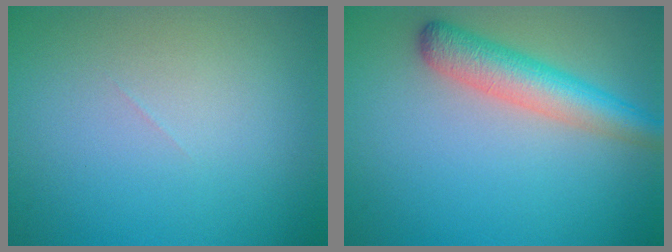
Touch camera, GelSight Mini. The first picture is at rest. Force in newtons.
{"total": 4.6, "press": 4.6, "slide": 0.2}